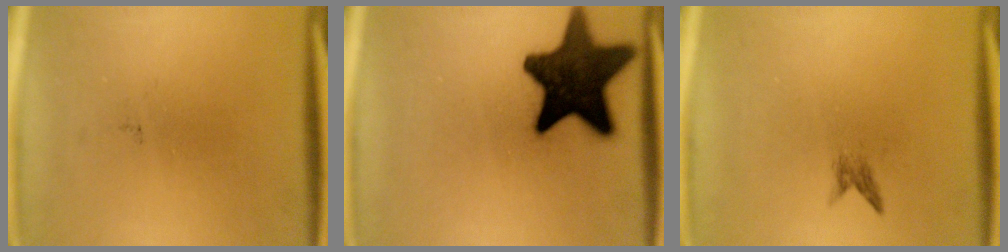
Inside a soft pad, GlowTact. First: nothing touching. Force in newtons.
{"total": 17.3}
{"total": 0.9}